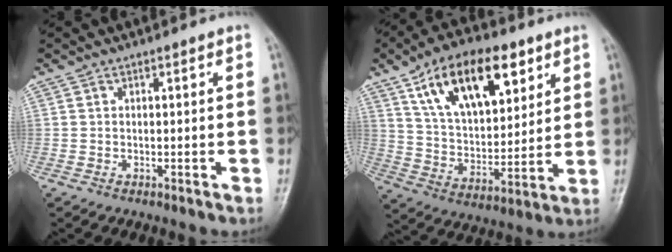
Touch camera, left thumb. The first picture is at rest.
{"total": 19.5, "force": [9.9, 9.7, 13.6], "torque": [-0.182, -0.034, 0.176]}